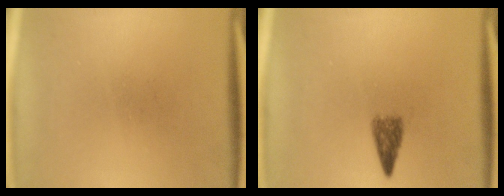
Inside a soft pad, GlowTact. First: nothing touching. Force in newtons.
{"total": 2.5}